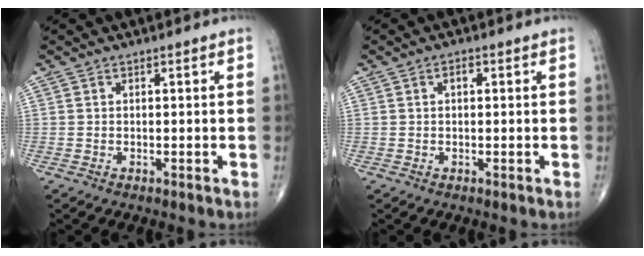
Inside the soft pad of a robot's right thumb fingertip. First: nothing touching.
{"total": 1.4, "force": [0.4, 0.8, 1.1], "torque": [-0.017, 0.006, 0.004]}